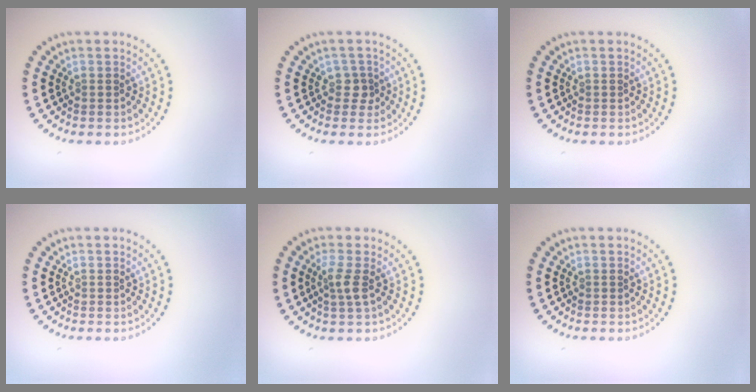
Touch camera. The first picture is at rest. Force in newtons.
{"total": 1.4, "press": 1.1, "slide": 0.8}
{"total": 0.0}
{"total": 0.0}
{"total": 1.7, "press": 1.4, "slide": 1.0}
{"total": 0.0}